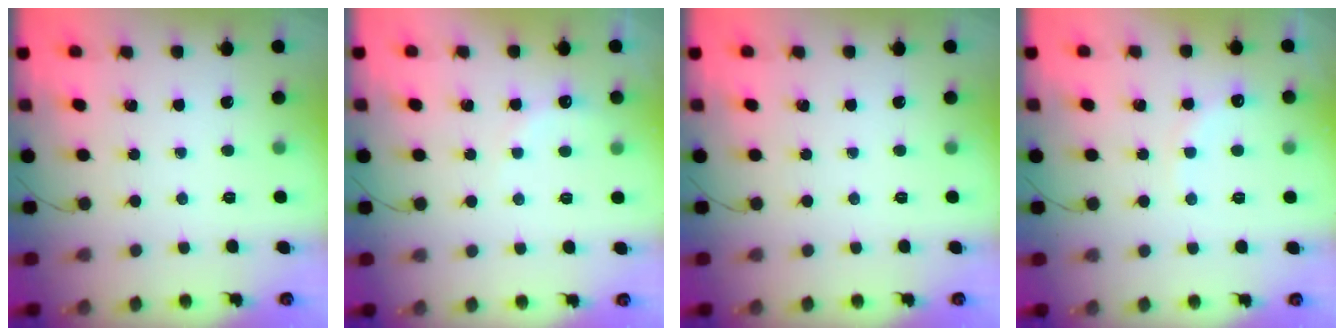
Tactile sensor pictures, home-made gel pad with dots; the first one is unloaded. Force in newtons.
{"total": 4.4, "press": 4.2, "slide": 1.0}
{"total": 0.0}
{"total": 8.9, "press": 8.8, "slide": 1.5}